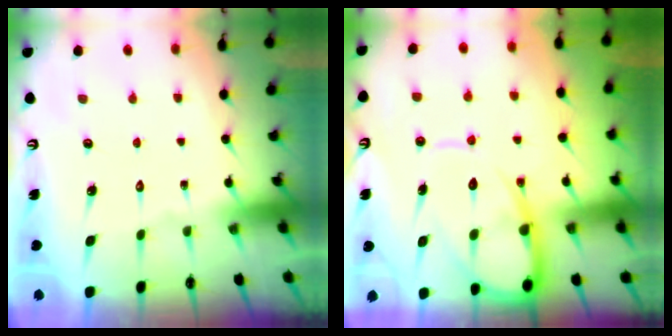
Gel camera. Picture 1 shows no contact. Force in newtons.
{"total": 11.5, "press": 11.4, "slide": 1.4}